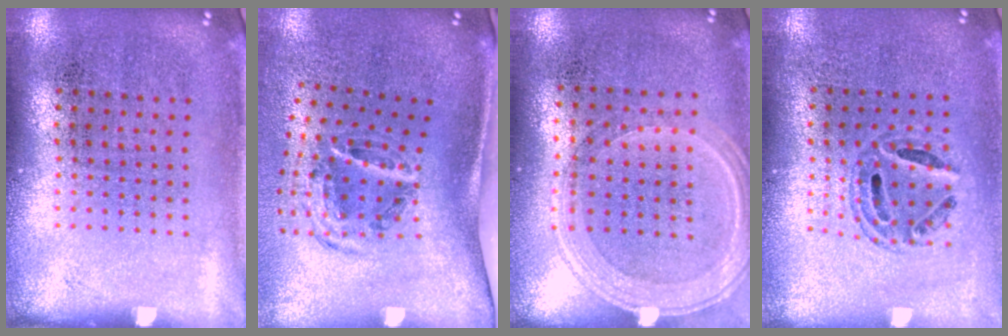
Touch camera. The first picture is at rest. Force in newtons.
{"total": 1.9, "press": 1.2, "slide": 1.4}
{"total": 1.3, "press": 1.2, "slide": 0.5}
{"total": 0.8, "press": 0.8, "slide": 0.2}